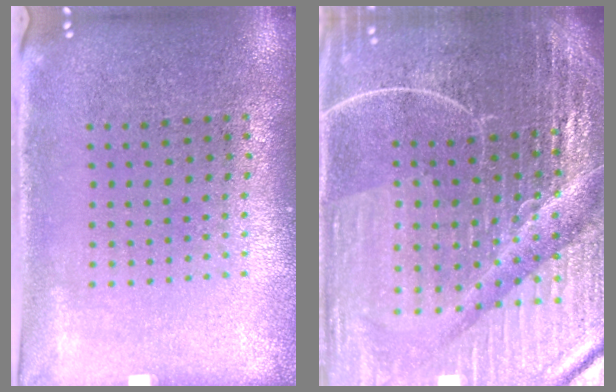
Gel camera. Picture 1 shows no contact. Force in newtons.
{"total": 7.1, "press": 6.2, "slide": 3.5}